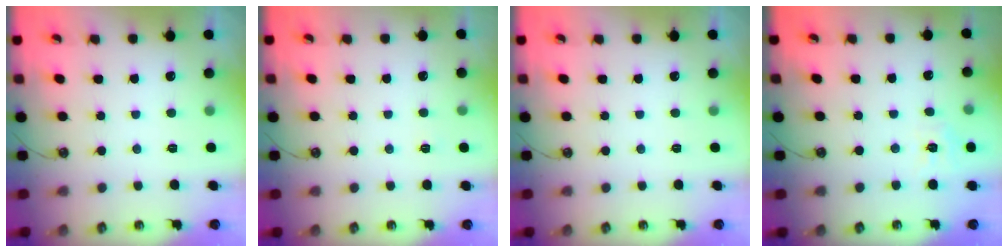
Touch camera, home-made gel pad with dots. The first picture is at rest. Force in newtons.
{"total": 2.8, "press": 2.8, "slide": 0.3}
{"total": 0.0}
{"total": 6.8, "press": 6.7, "slide": 0.6}